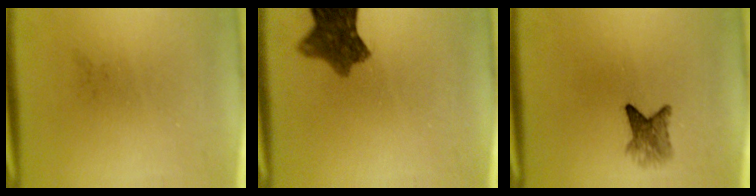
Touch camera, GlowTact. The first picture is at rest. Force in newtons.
{"total": 8.3}
{"total": 3.0}